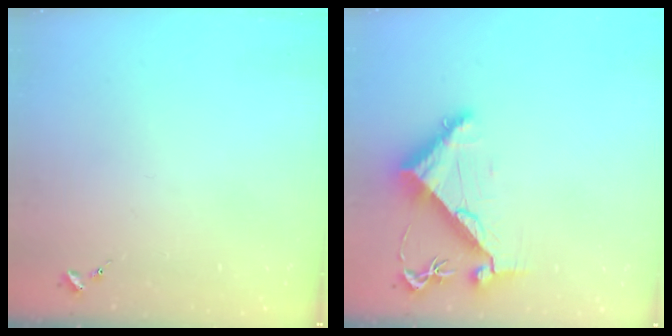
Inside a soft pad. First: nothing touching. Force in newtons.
{"total": 7.9, "press": 7.8, "slide": 1.0}